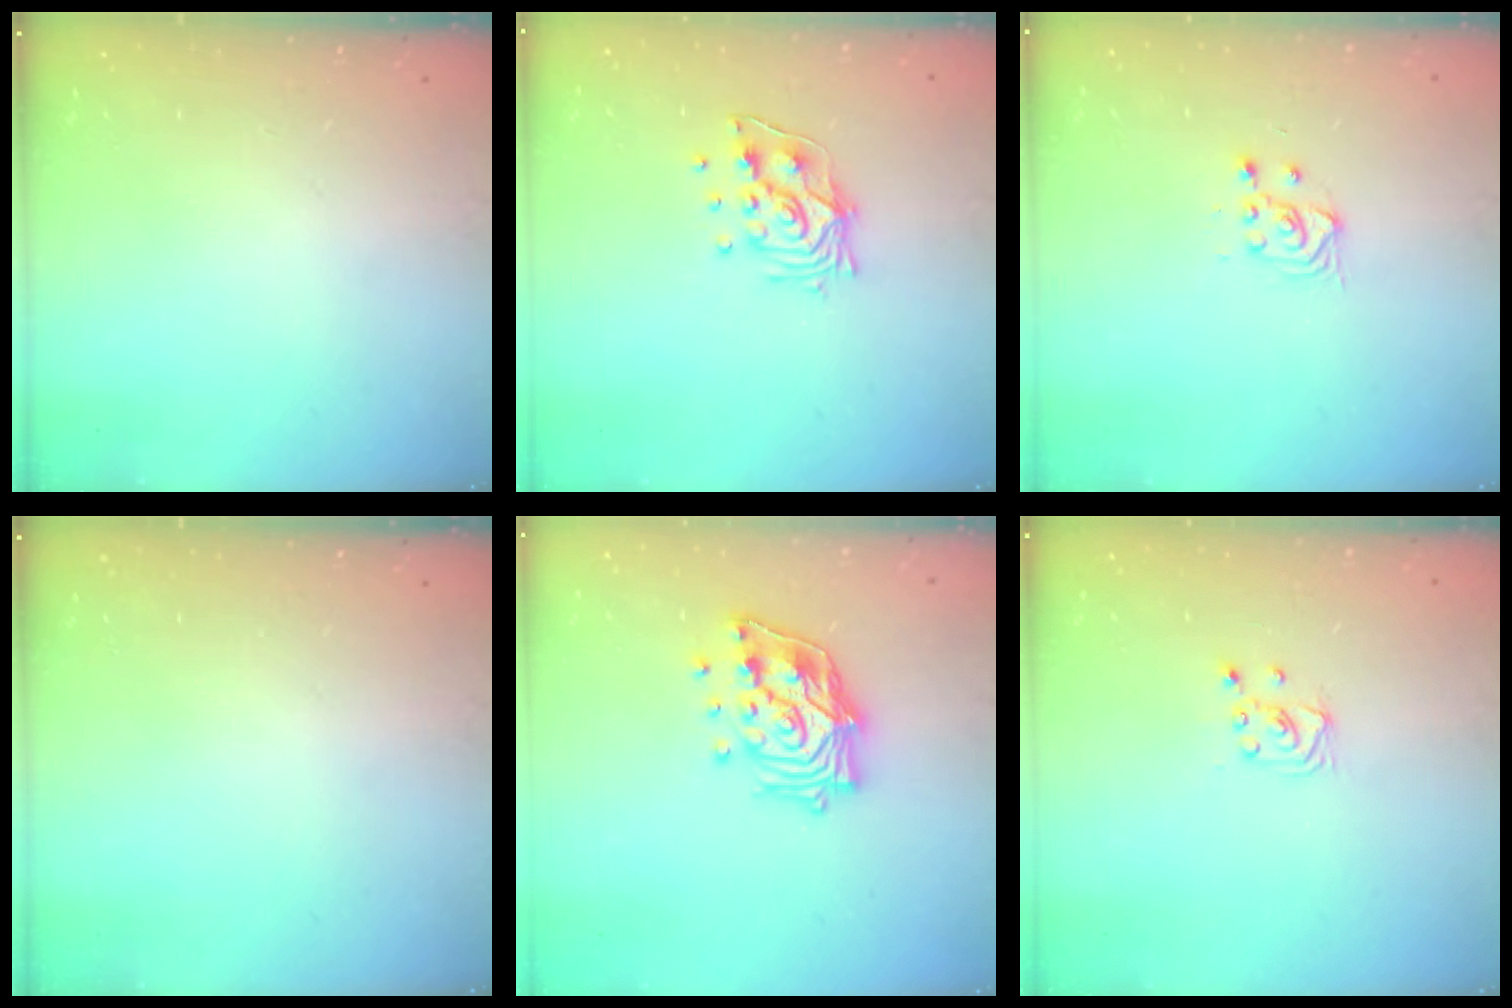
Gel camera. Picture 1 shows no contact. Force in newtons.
{"total": 11.1, "press": 11.1, "slide": 1.4}
{"total": 3.6, "press": 3.3, "slide": 1.4}
{"total": 0.0}
{"total": 14.6, "press": 14.5, "slide": 1.8}
{"total": 2.0, "press": 2.0, "slide": 0.2}